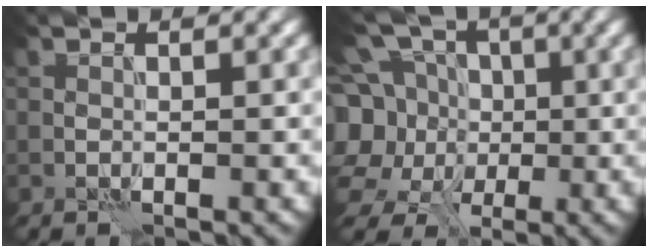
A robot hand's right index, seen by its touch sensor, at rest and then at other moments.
{"total": 12.0, "force": [1.2, 10.4, 5.9], "torque": [-0.146, 0.025, -0.011]}